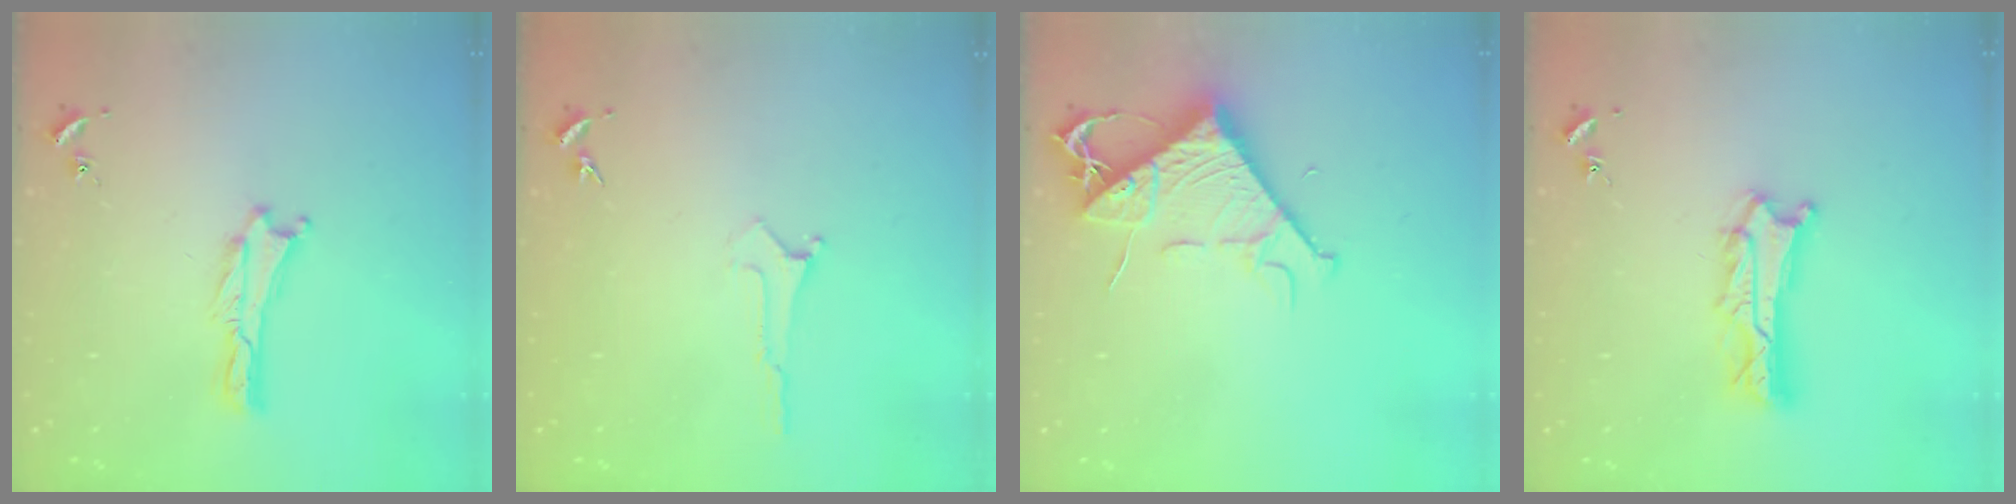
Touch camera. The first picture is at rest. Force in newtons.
{"total": 0.0}
{"total": 8.5, "press": 8.4, "slide": 1.1}
{"total": 5.0, "press": 4.9, "slide": 0.5}